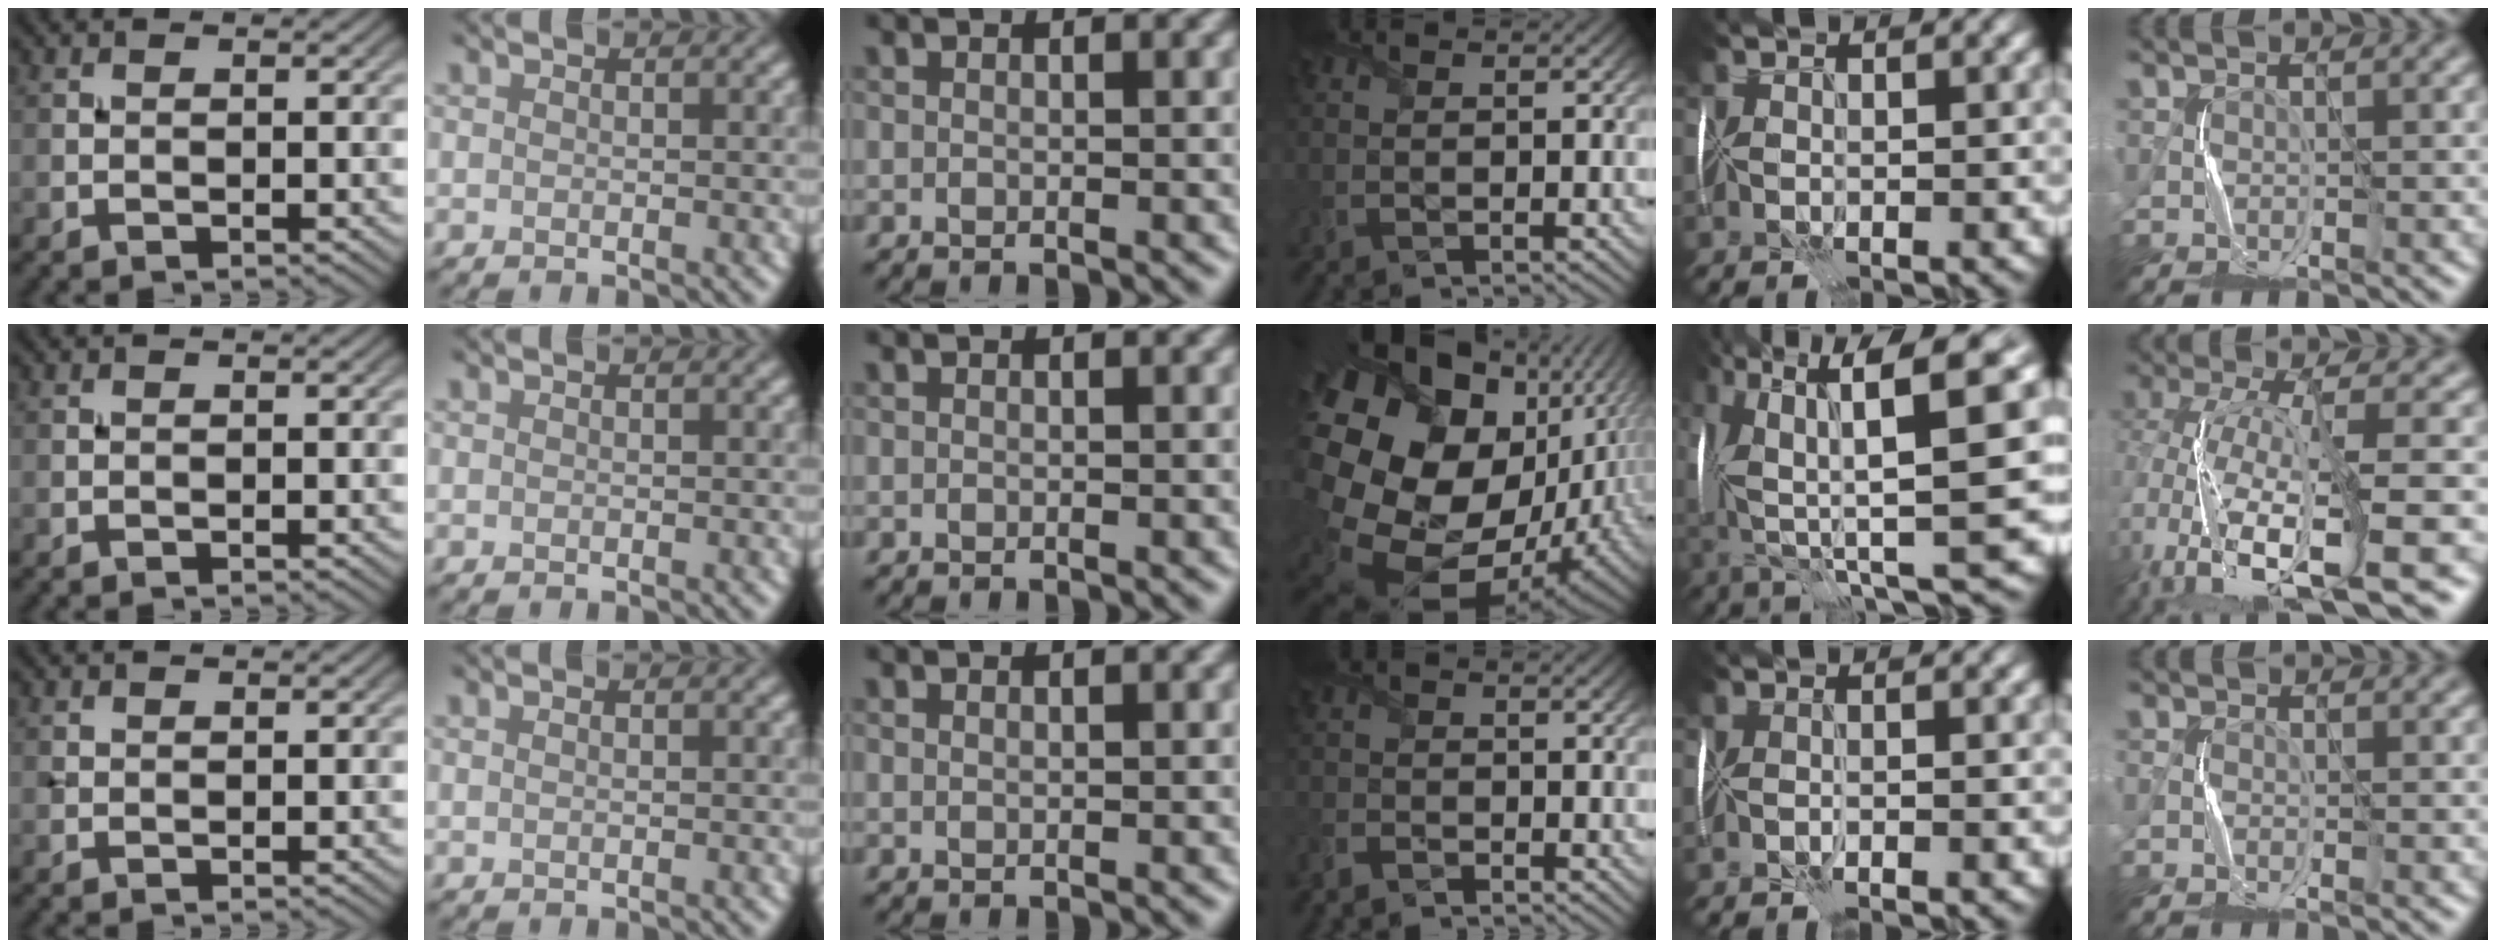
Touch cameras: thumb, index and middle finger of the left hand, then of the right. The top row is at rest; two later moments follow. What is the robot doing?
{"motion": "fold", "object": "memory foam"}